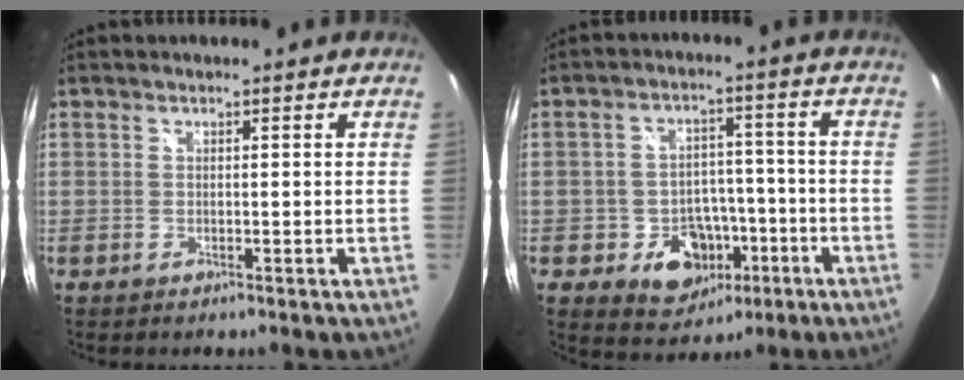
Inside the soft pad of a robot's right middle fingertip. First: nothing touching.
{"total": 10.4, "force": [-4.5, 8.2, 4.6], "torque": [-0.094, 0.021, -0.046]}